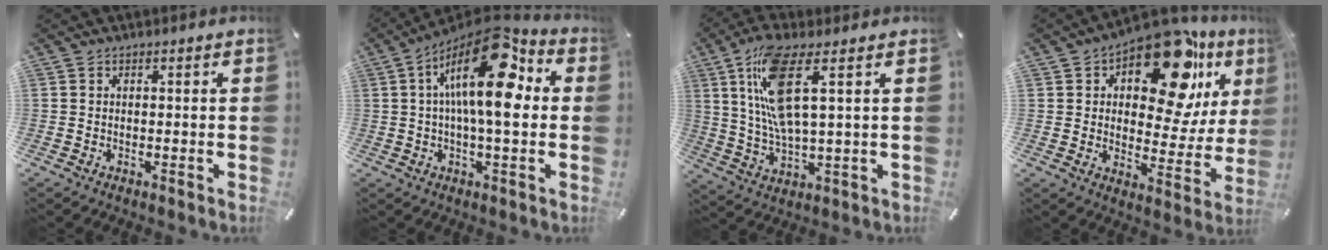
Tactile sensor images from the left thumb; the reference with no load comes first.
{"total": 18.6, "force": [4.2, 7.2, 16.6], "torque": [-0.270, -0.019, 0.061]}
{"total": 14.0, "force": [4.9, 4.1, 12.4], "torque": [-0.273, -0.010, 0.082]}
{"total": 20.2, "force": [13.0, 9.4, 12.4], "torque": [-0.174, -0.094, 0.215]}